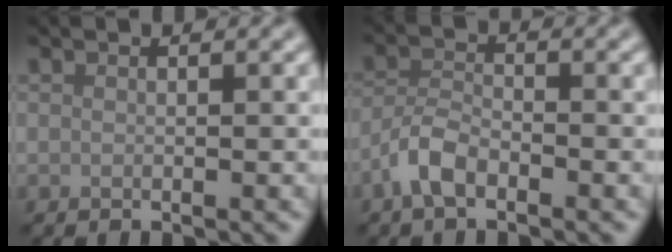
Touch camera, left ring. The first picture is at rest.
{"total": 3.0, "force": [-1.9, 1.2, 1.9], "torque": [-0.039, 0.006, -0.047]}